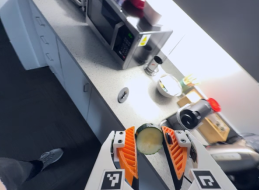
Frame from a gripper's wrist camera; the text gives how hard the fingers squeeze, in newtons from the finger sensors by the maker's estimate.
{"total": 10.4, "left": 10.9, "right": 9.9}